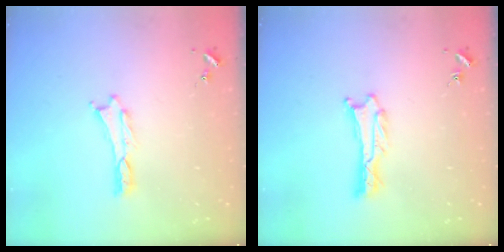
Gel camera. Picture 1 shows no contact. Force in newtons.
{"total": 0.9, "press": 0.8, "slide": 0.1}